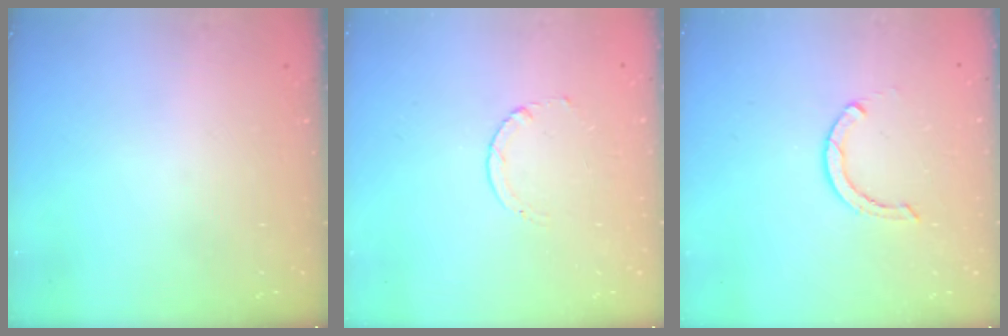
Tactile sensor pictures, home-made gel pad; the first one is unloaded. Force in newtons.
{"total": 1.7, "press": 1.7, "slide": 0.2}
{"total": 2.6, "press": 2.6, "slide": 0.1}